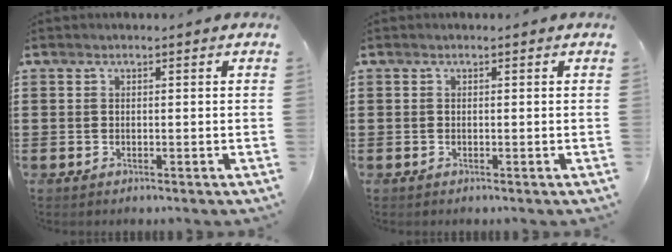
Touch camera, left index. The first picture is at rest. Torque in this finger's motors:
{"motor_torque": [-0.02, -0.01, 0.00, 0.00]}